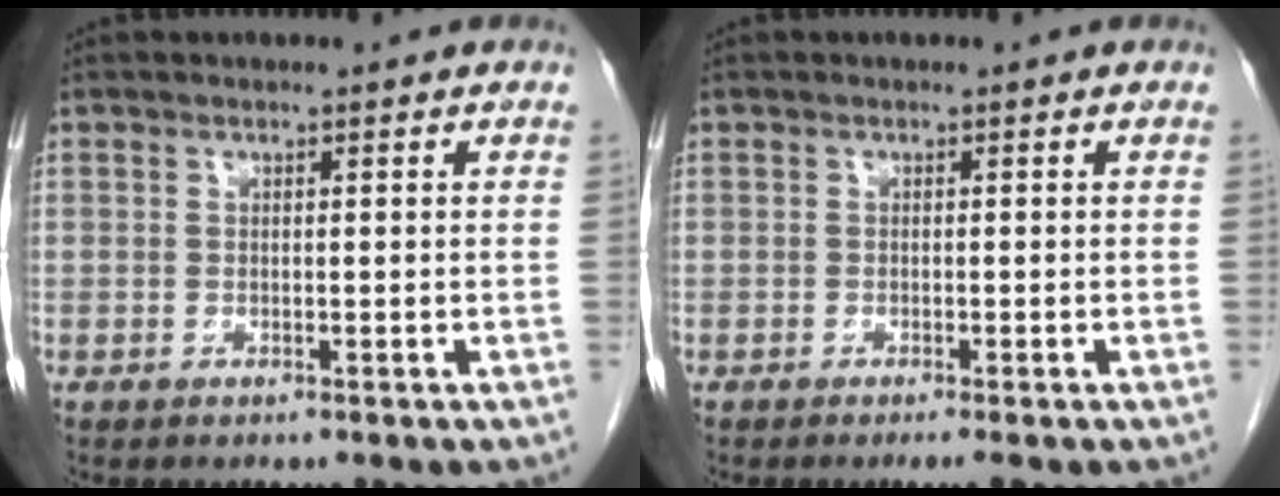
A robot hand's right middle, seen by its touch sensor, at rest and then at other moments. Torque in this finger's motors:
{"motor_torque": [0.36, -0.17, -0.01, -0.01]}